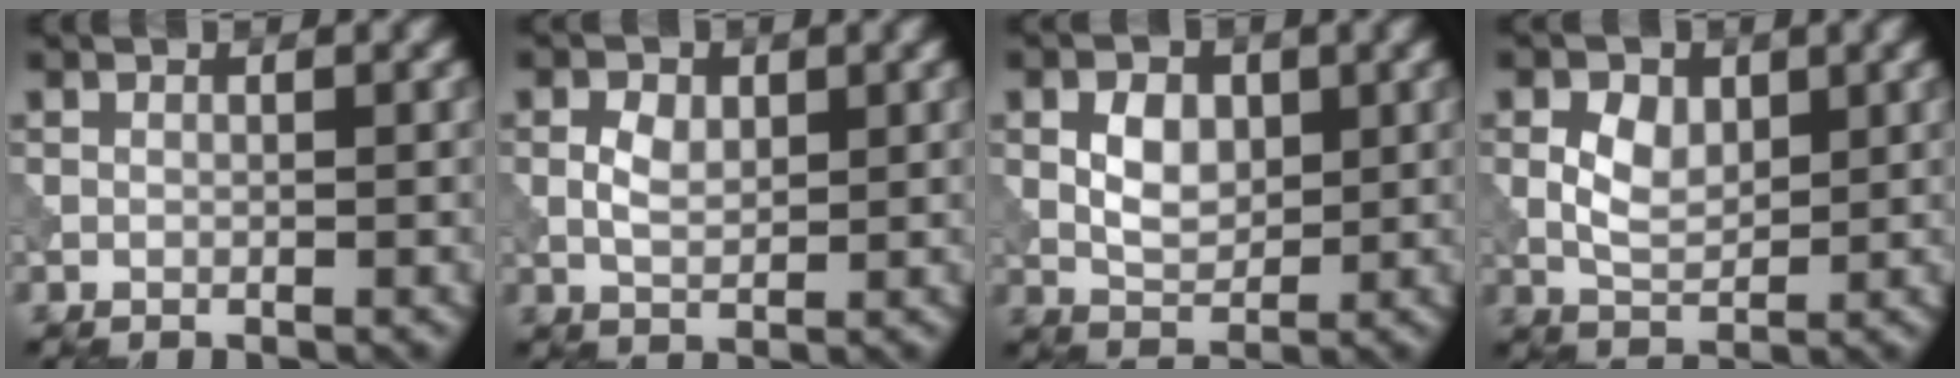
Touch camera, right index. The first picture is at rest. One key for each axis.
{"total": 2.3, "fx": 0.5, "fy": 1.4, "fz": 1.7, "tx": -0.036, "ty": -0.001, "tz": 0.008}
{"total": 3.5, "fx": 0.6, "fy": 2.3, "fz": 2.6, "tx": -0.048, "ty": 0.000, "tz": 0.010}
{"total": 3.4, "fx": 0.7, "fy": 2.2, "fz": 2.5, "tx": -0.052, "ty": -0.001, "tz": 0.011}